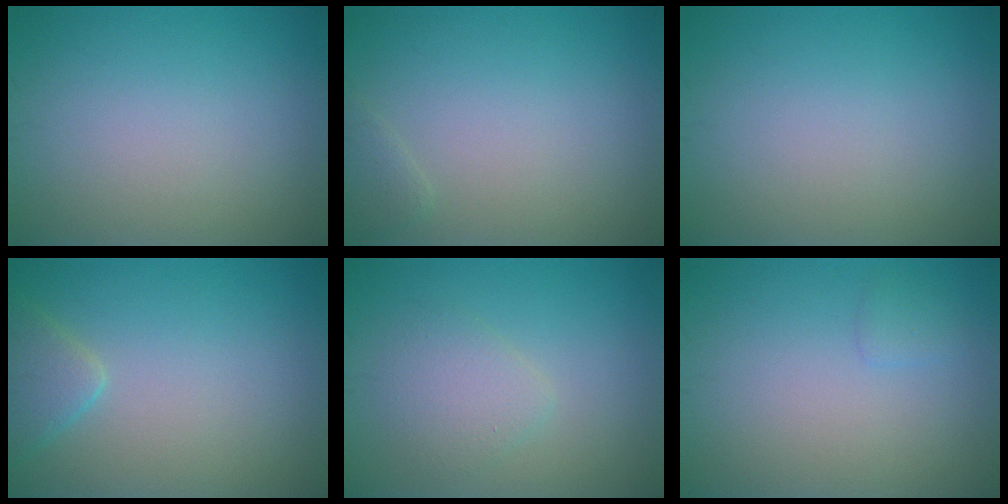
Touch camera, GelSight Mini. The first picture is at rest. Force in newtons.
{"total": 0.9, "press": 0.9, "slide": 0.1}
{"total": 0.0}
{"total": 2.5, "press": 2.5, "slide": 0.2}
{"total": 2.4, "press": 2.4, "slide": 0.2}
{"total": 0.8, "press": 0.8, "slide": 0.1}